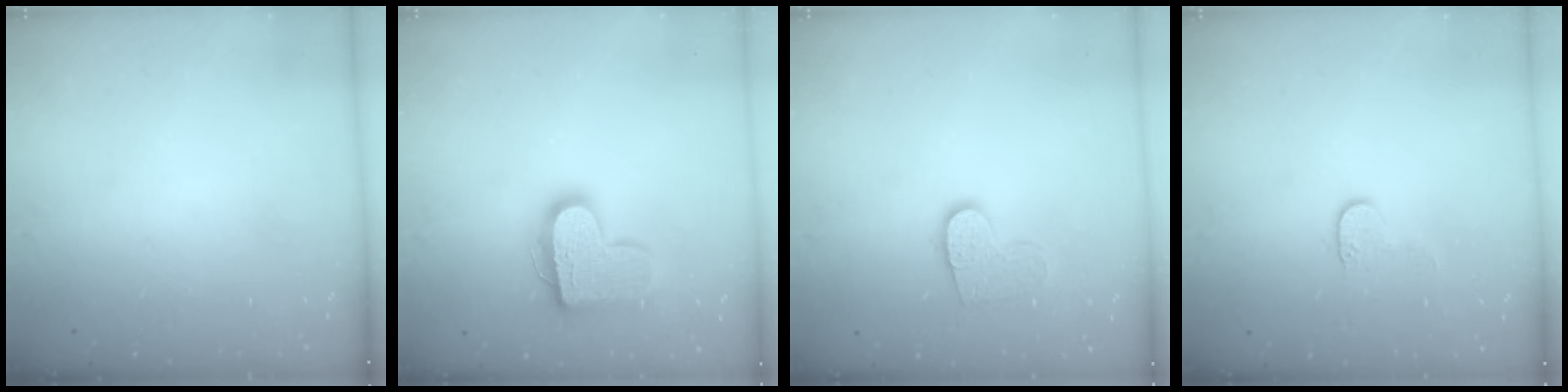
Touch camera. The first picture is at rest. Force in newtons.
{"total": 16.4, "press": 16.4, "slide": 1.2}
{"total": 9.9, "press": 9.9, "slide": 0.7}
{"total": 4.2, "press": 4.2, "slide": 0.3}